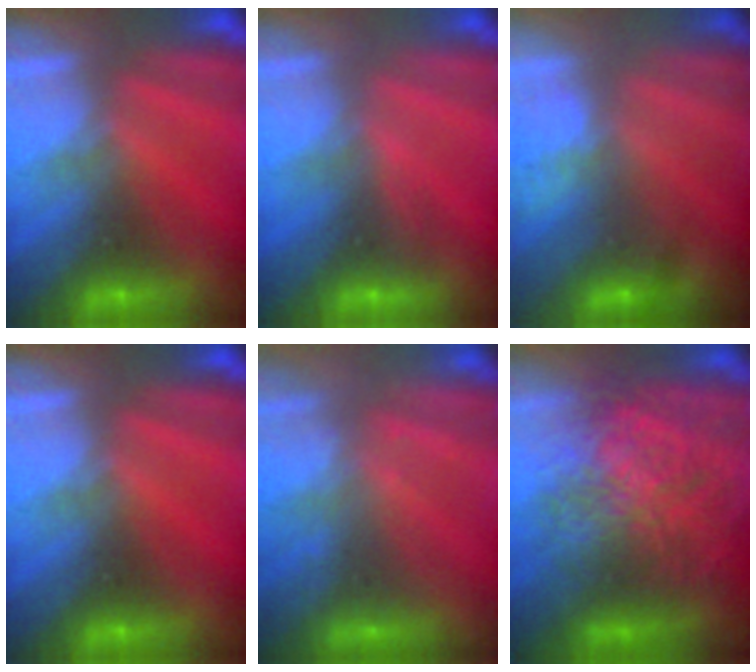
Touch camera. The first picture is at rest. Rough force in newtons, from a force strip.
{"total": 2.9}
{"total": 2.8}
{"total": 0.0}
{"total": 2.2}
{"total": 7.2}